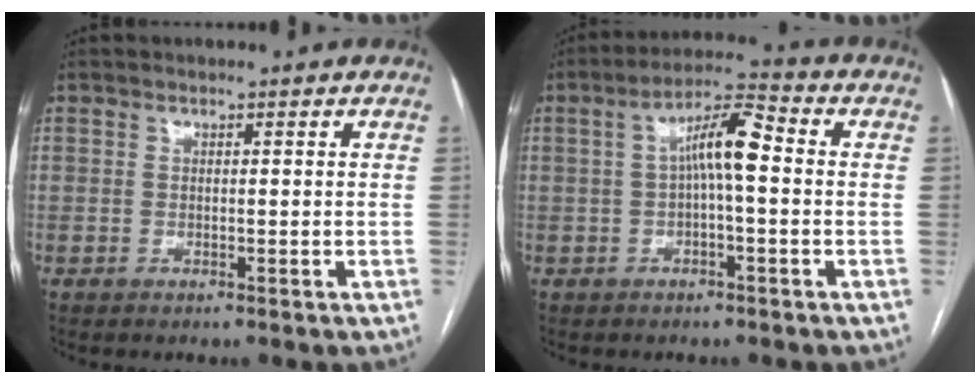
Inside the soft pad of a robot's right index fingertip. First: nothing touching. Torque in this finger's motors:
{"motor_torque": [0.54, -0.07, 0.29, 0.10]}